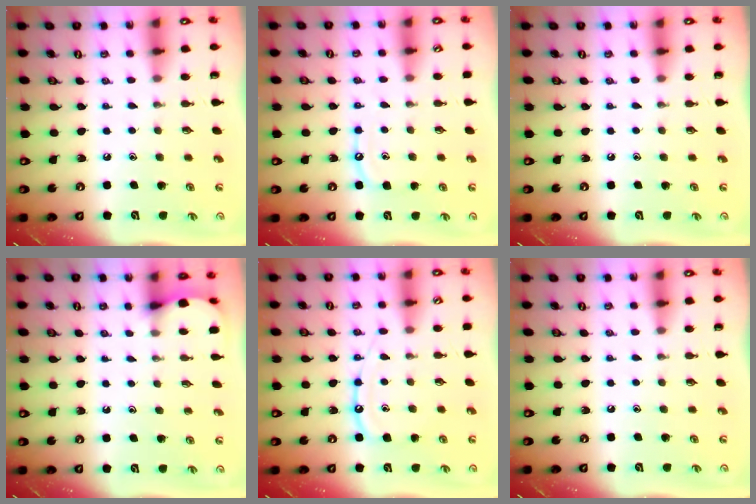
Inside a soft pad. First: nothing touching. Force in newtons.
{"total": 7.2, "press": 7.1, "slide": 0.8}
{"total": 0.0}
{"total": 2.2, "press": 2.2, "slide": 0.2}
{"total": 10.0, "press": 10.0, "slide": 0.9}
{"total": 0.0}